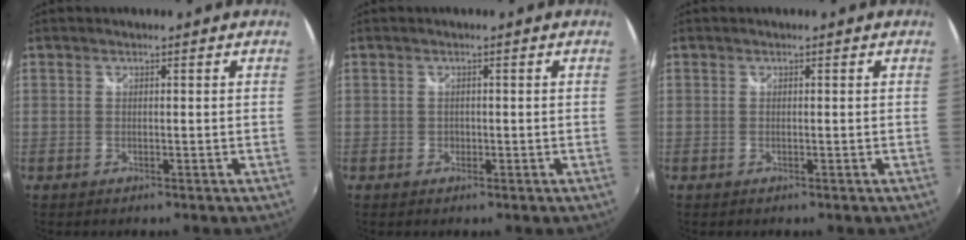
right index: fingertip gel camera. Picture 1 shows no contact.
{"total": 1.0, "force": [-0.3, 0.9, 0.2], "torque": [-0.002, -0.002, -0.003]}
{"total": 0.0}